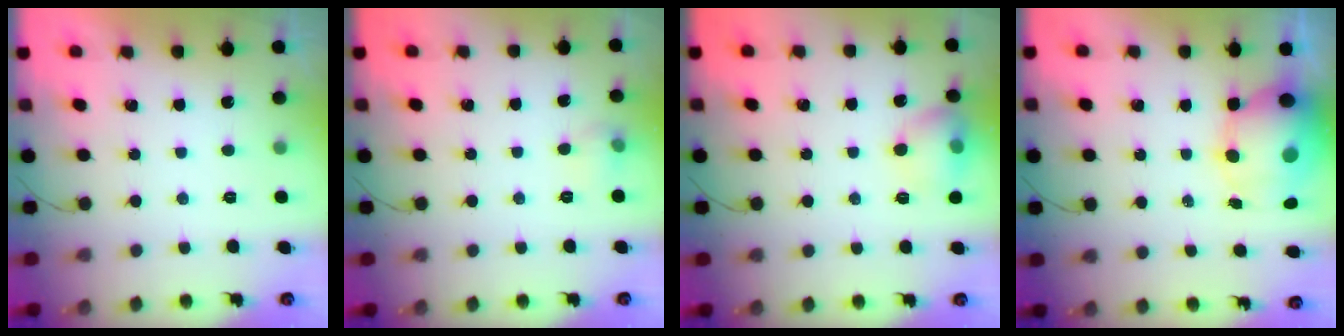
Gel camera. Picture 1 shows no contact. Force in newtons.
{"total": 6.3, "press": 4.8, "slide": 4.0}
{"total": 10.0, "press": 9.9, "slide": 1.5}
{"total": 11.5, "press": 11.1, "slide": 3.0}